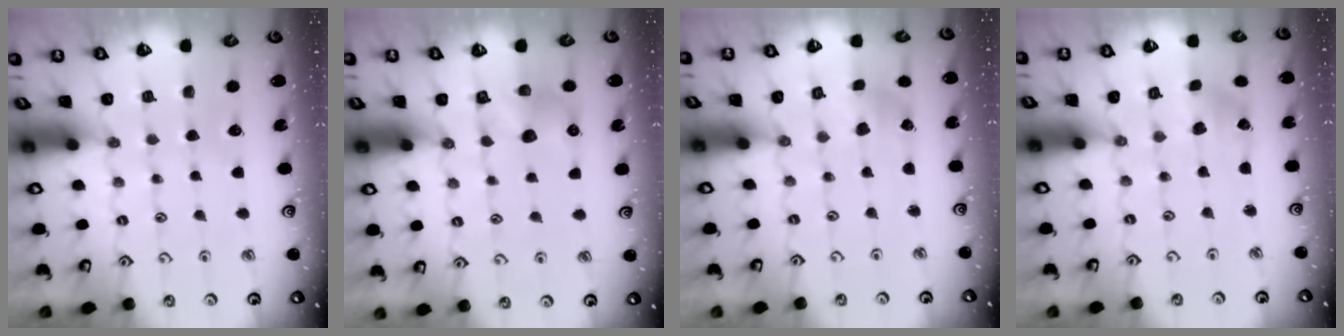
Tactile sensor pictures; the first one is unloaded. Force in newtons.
{"total": 7.8, "press": 7.8, "slide": 0.5}
{"total": 1.0, "press": 1.0, "slide": 0.0}
{"total": 2.4, "press": 2.3, "slide": 0.4}